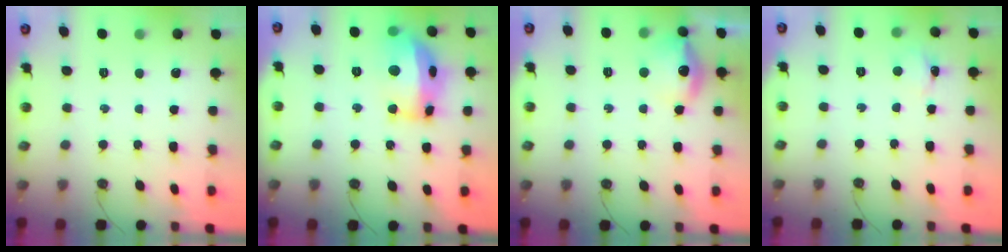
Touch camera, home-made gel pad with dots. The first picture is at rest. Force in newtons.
{"total": 17.7, "press": 17.6, "slide": 2.1}
{"total": 13.5, "press": 13.4, "slide": 1.1}
{"total": 2.2, "press": 2.2, "slide": 0.3}